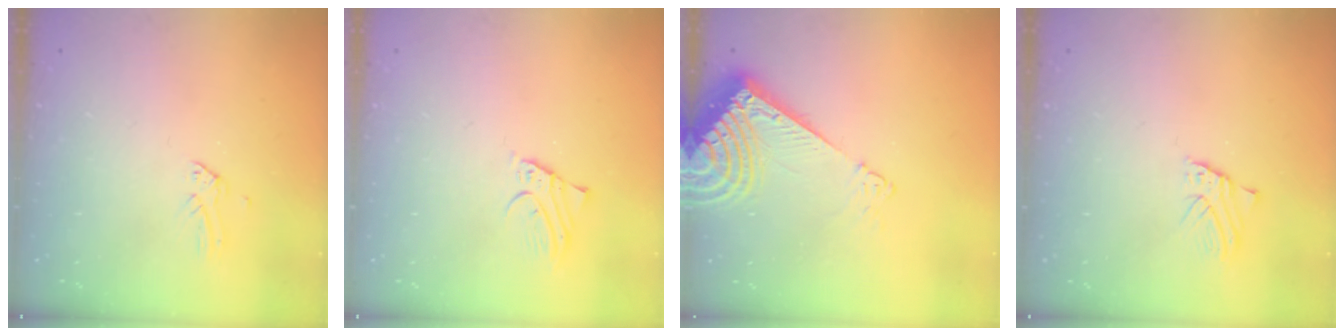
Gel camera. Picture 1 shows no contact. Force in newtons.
{"total": 2.4, "press": 2.4, "slide": 0.1}
{"total": 10.6, "press": 10.5, "slide": 1.7}
{"total": 1.1, "press": 1.1, "slide": 0.2}